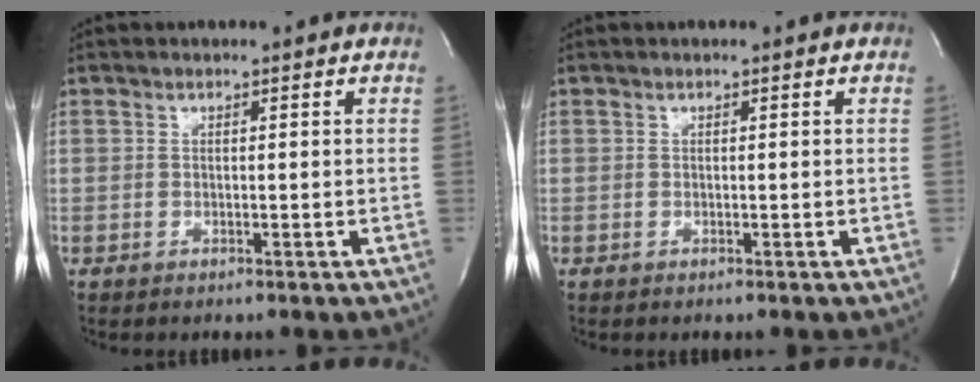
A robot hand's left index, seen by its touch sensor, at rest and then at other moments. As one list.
[{"total": 0.0}]